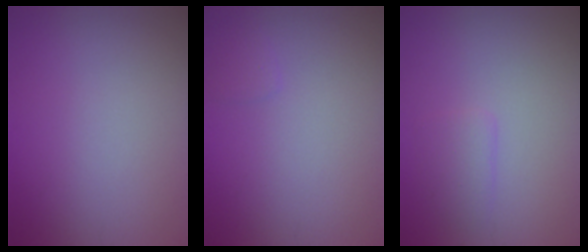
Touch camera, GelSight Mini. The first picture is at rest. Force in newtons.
{"total": 0.7, "press": 0.7, "slide": 0.1}
{"total": 1.3, "press": 1.3, "slide": 0.1}